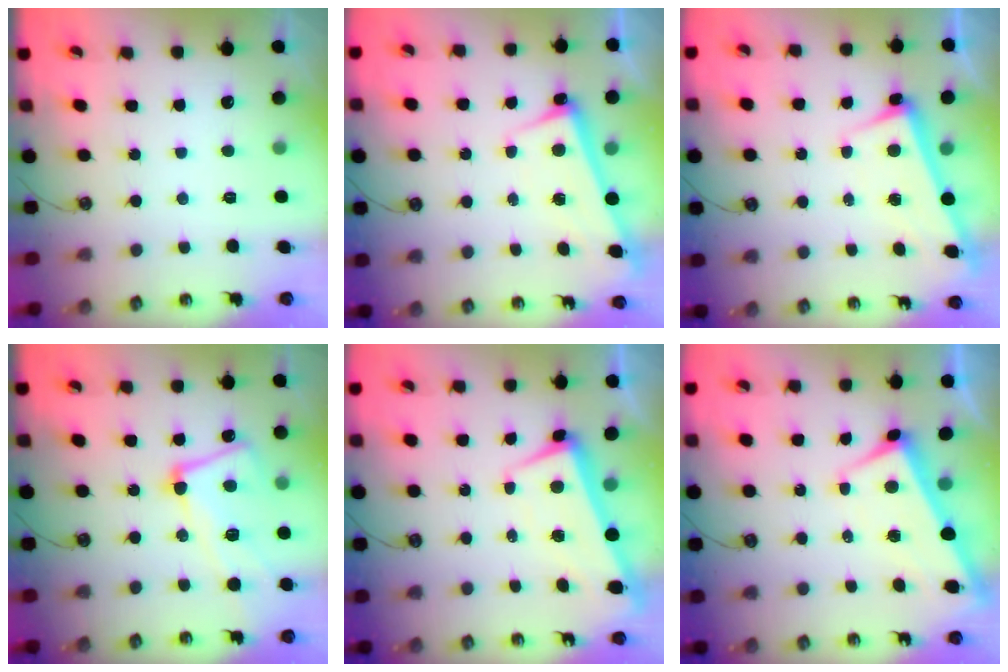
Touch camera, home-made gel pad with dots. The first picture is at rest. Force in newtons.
{"total": 2.5, "press": 2.4, "slide": 0.6}
{"total": 2.5, "press": 2.4, "slide": 0.7}
{"total": 10.5, "press": 10.4, "slide": 1.7}
{"total": 2.5, "press": 1.9, "slide": 1.7}
{"total": 1.6, "press": 1.3, "slide": 1.0}